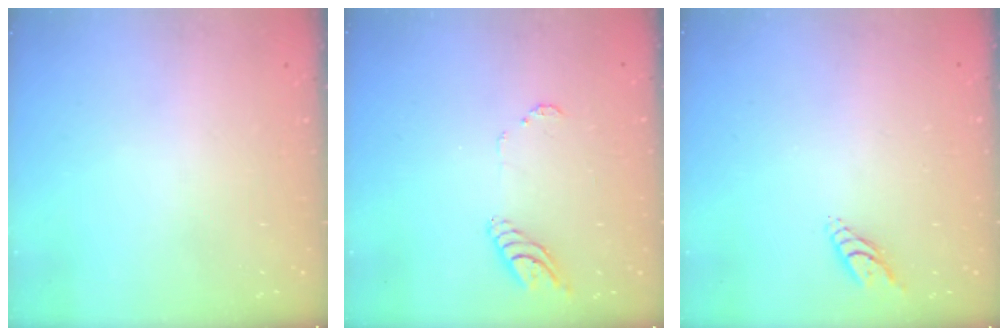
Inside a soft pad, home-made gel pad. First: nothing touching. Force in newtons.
{"total": 7.5, "press": 7.4, "slide": 0.6}
{"total": 4.7, "press": 4.7, "slide": 0.6}